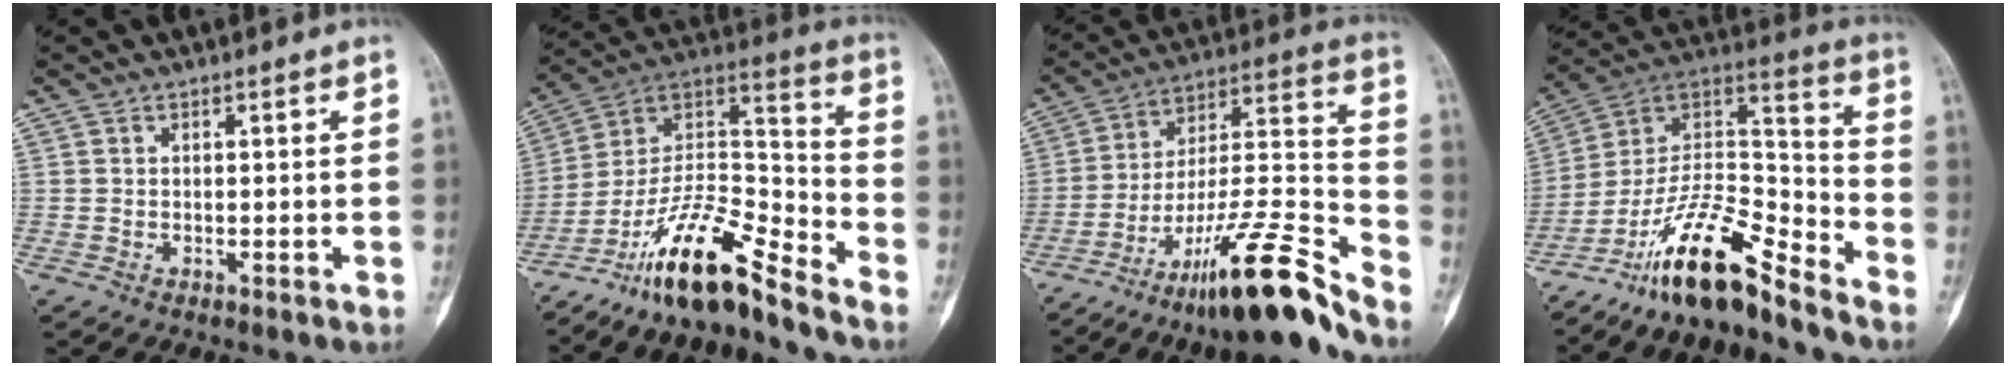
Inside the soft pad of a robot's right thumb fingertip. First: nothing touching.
{"total": 16.9, "force": [-13.5, 3.4, 9.7], "torque": [-0.164, 0.108, -0.245]}
{"total": 21.7, "force": [-15.9, 2.8, 14.5], "torque": [-0.230, 0.100, -0.265]}
{"total": 17.2, "force": [-13.5, 4.1, 9.8], "torque": [-0.161, 0.113, -0.246]}